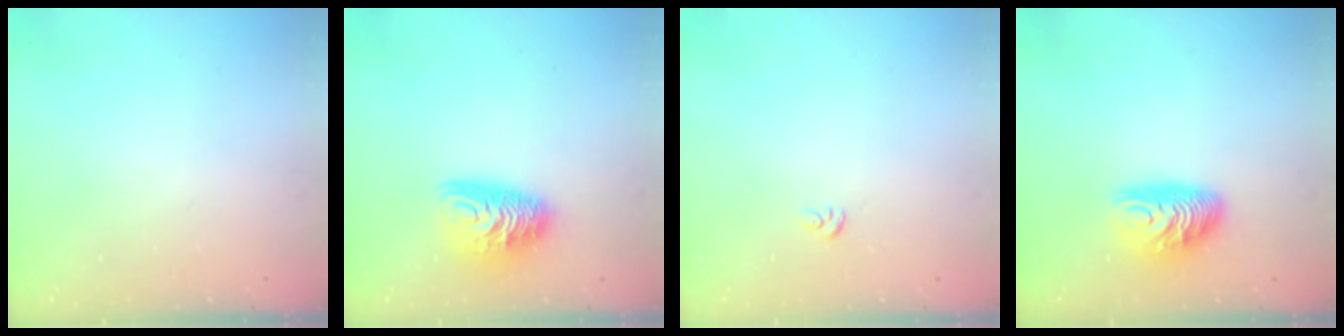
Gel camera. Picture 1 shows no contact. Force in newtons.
{"total": 10.4, "press": 10.3, "slide": 1.1}
{"total": 2.4, "press": 2.4, "slide": 0.1}
{"total": 10.0, "press": 10.0, "slide": 0.8}